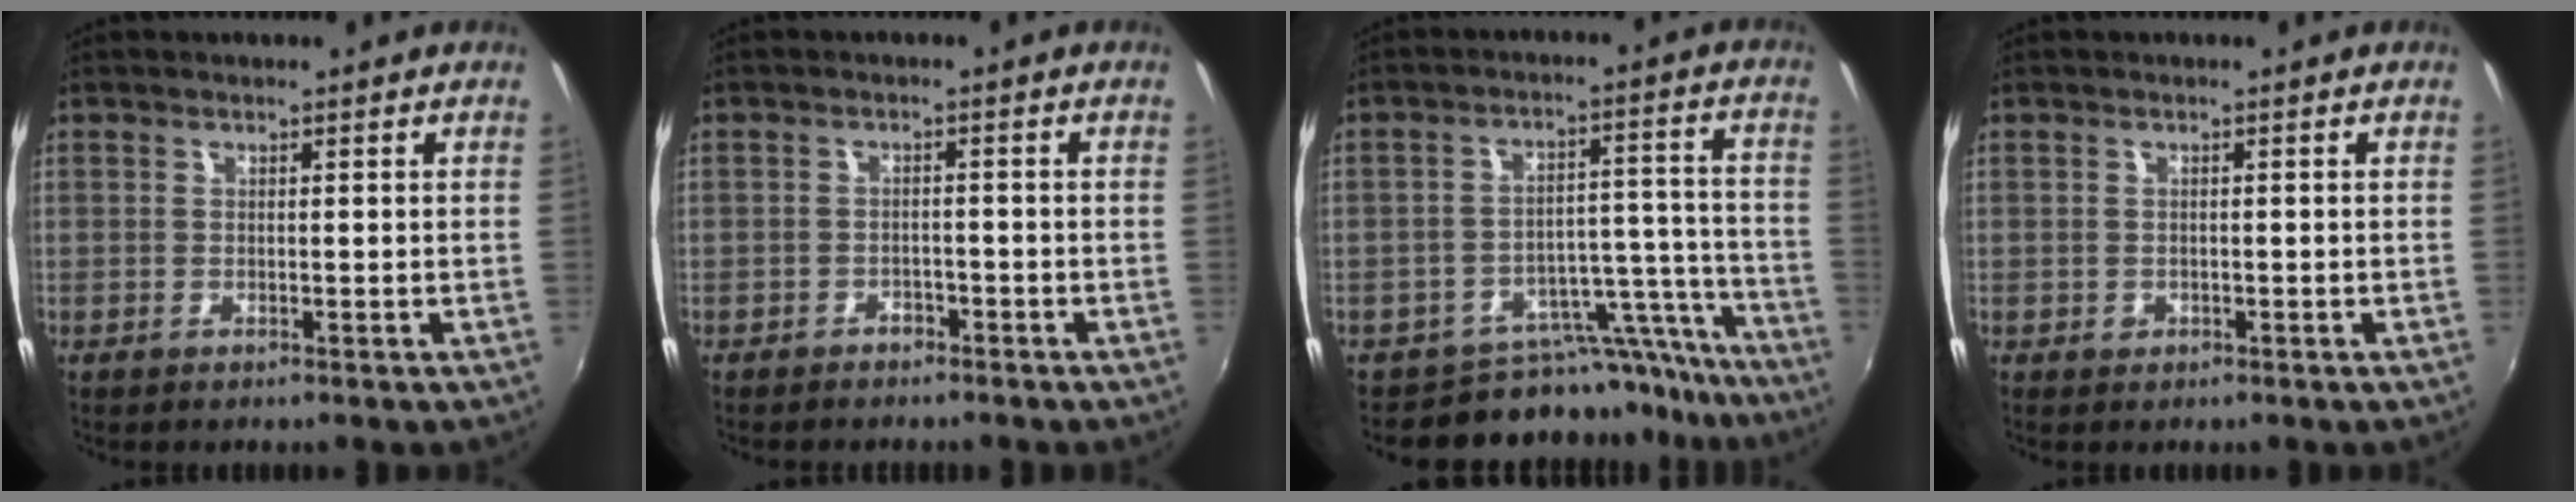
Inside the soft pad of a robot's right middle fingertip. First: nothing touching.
{"total": 3.0, "force": [-2.6, 1.3, 0.7], "torque": [-0.023, -0.004, -0.038]}
{"total": 14.2, "force": [-13.3, 5.0, 0.8], "torque": [0.004, 0.059, -0.183]}
{"total": 0.9, "force": [-0.4, 0.8, 0.2], "torque": [-0.002, -0.002, -0.004]}